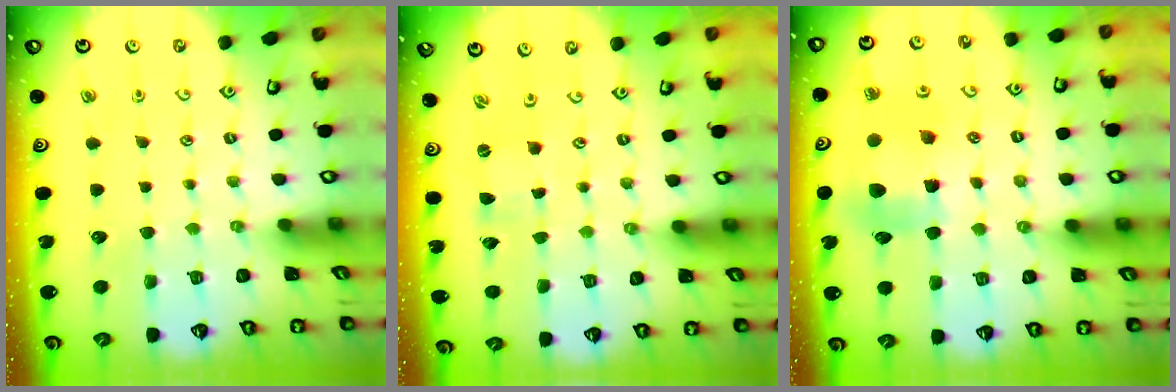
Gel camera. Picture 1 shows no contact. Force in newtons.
{"total": 0.0}
{"total": 10.5, "press": 10.4, "slide": 1.0}